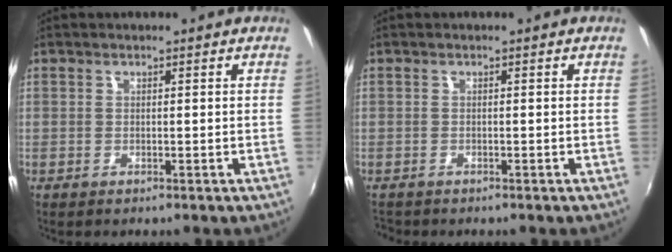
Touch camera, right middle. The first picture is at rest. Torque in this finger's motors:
{"motor_torque": [-0.30, -0.13, -0.01, -0.01]}